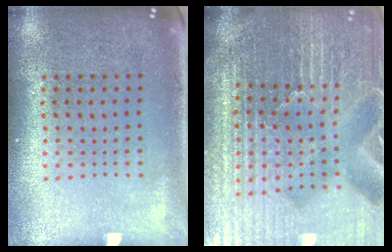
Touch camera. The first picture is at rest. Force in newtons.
{"total": 6.5, "press": 5.8, "slide": 3.0}